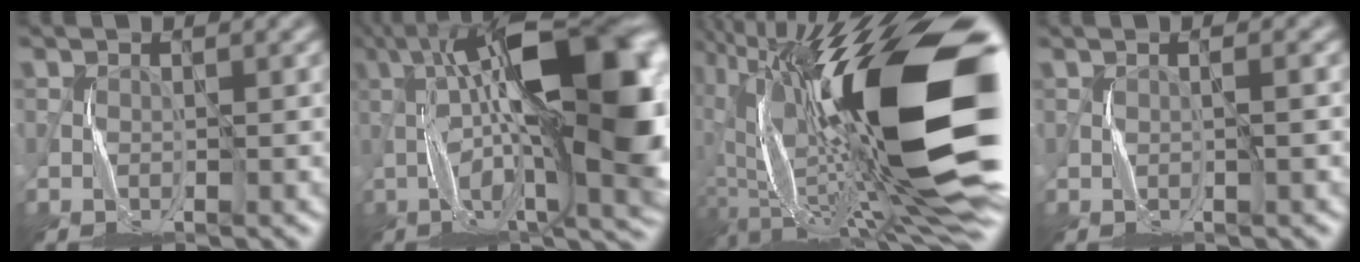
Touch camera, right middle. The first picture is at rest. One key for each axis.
{"total": 20.1, "fx": 1.1, "fy": 7.1, "fz": 18.7, "tx": -0.288, "ty": 0.035, "tz": 0.013}
{"total": 21.8, "fx": -0.2, "fy": 7.2, "fz": 20.6, "tx": -0.343, "ty": 0.004, "tz": -0.014}
{"total": 1.8, "fx": 0.3, "fy": 0.4, "fz": 1.7, "tx": -0.016, "ty": 0.001, "tz": -0.005}